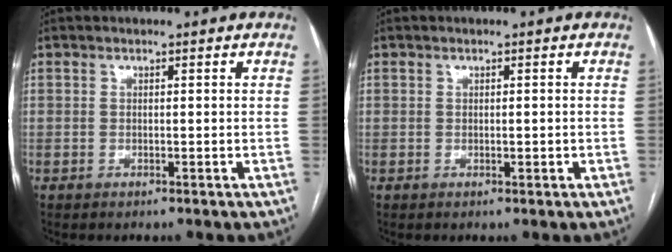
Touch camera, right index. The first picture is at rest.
{"total": 0.7, "force": [-0.1, 0.3, 0.6], "torque": [-0.010, 0.000, 0.001]}